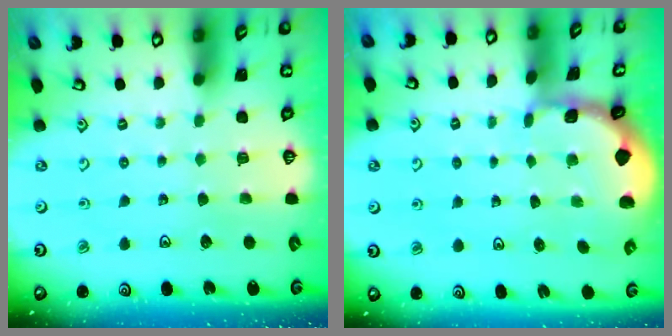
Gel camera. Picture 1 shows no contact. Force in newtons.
{"total": 0.8, "press": 0.7, "slide": 0.2}